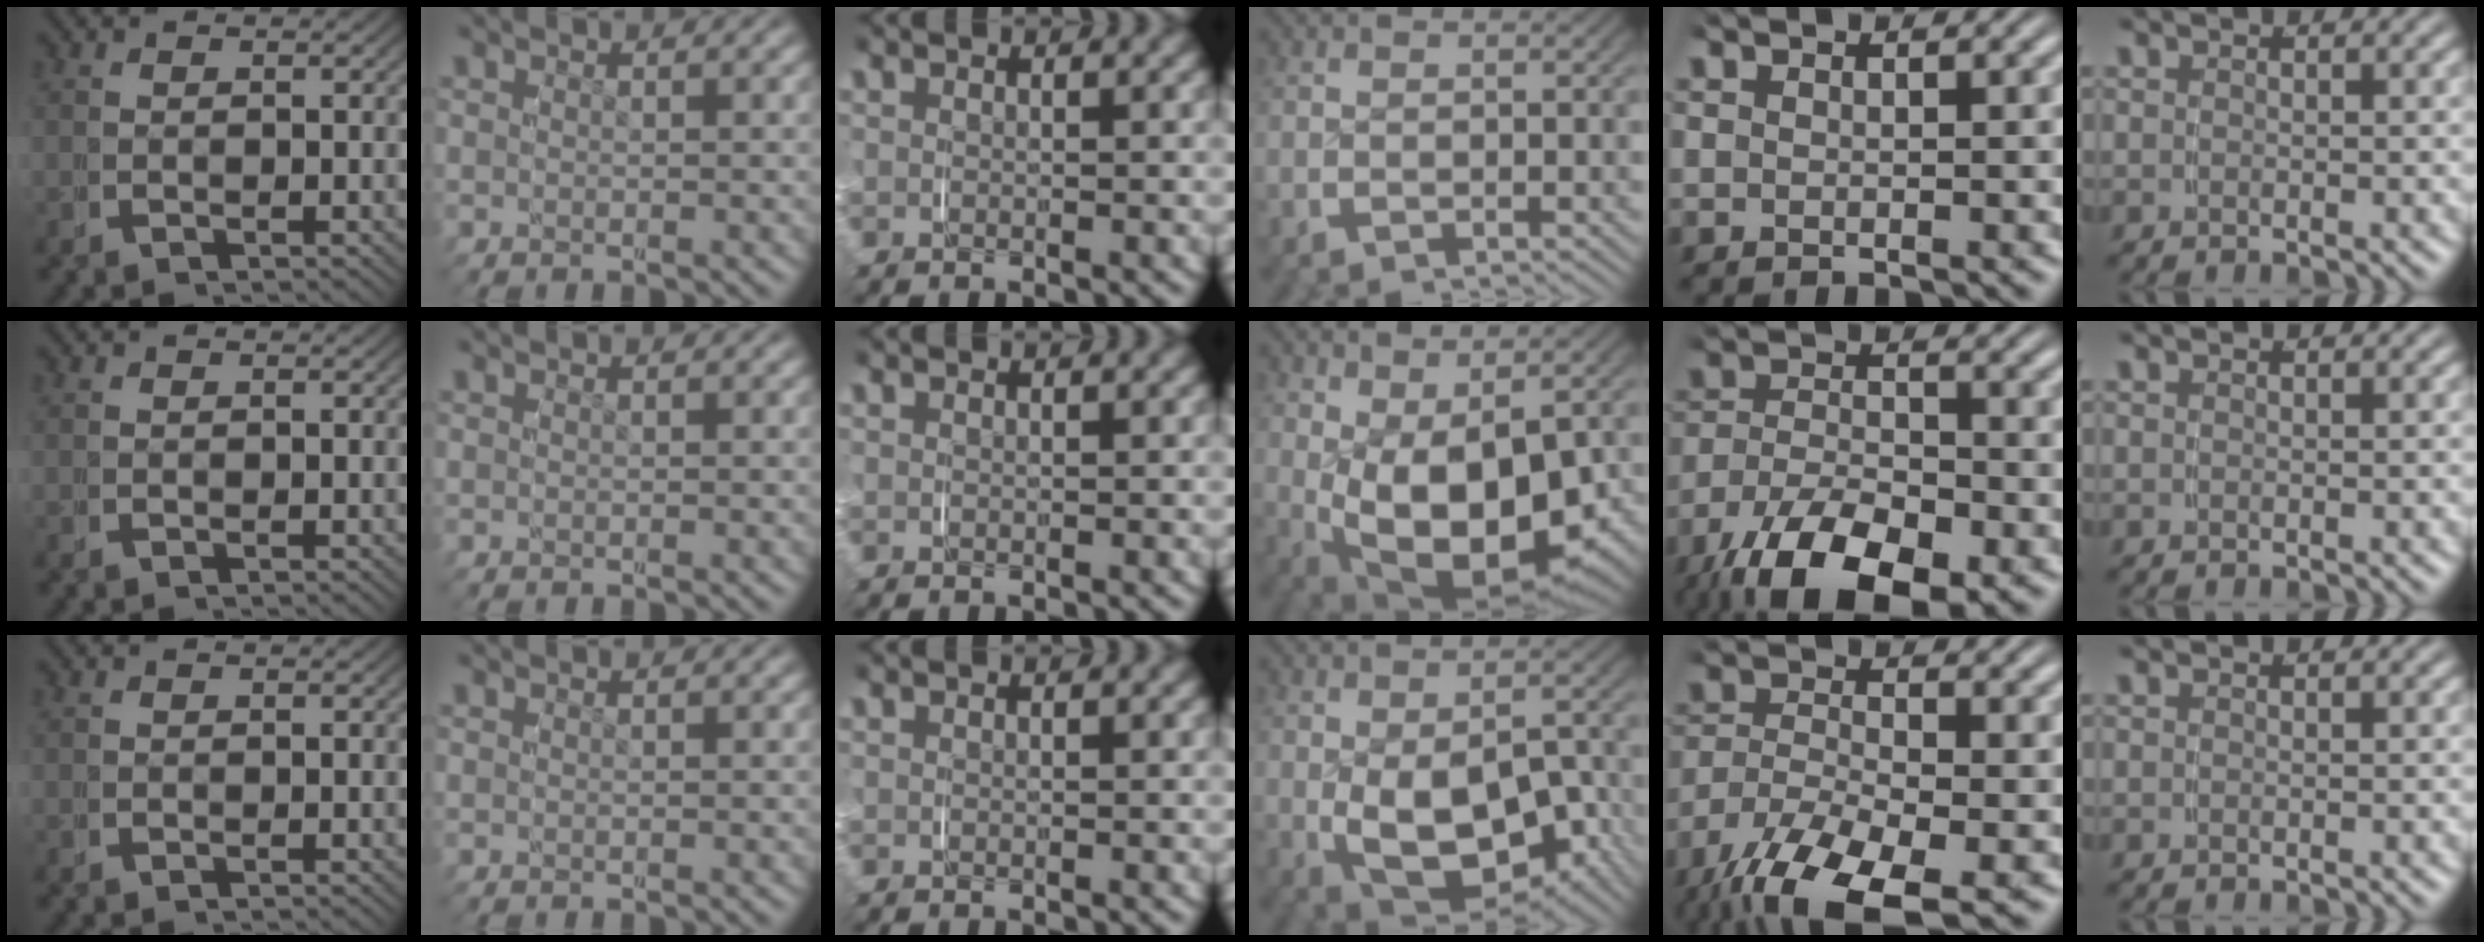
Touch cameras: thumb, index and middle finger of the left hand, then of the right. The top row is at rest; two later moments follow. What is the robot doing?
{"motion": "grasp_and_lifting", "object": "paper plate"}